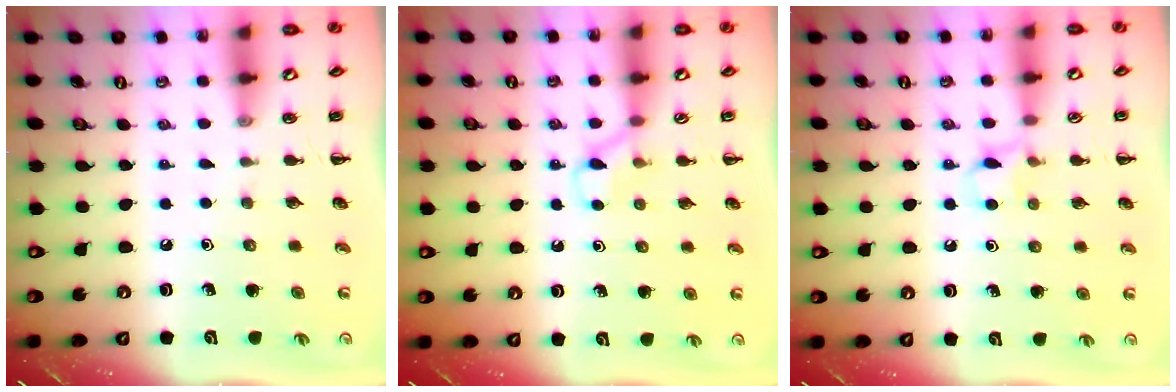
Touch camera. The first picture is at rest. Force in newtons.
{"total": 4.4, "press": 4.0, "slide": 1.6}
{"total": 6.0, "press": 5.7, "slide": 1.9}